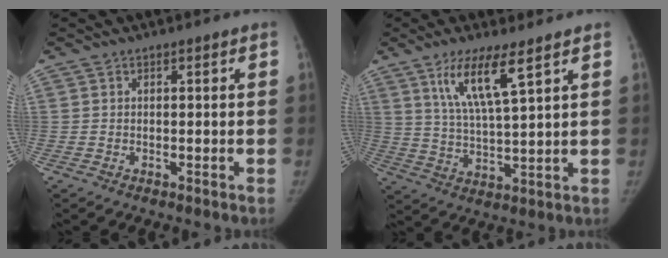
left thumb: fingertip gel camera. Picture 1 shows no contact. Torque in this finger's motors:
{"motor_torque": [0.19, 0.09, 1.02, -0.56, 0.11]}